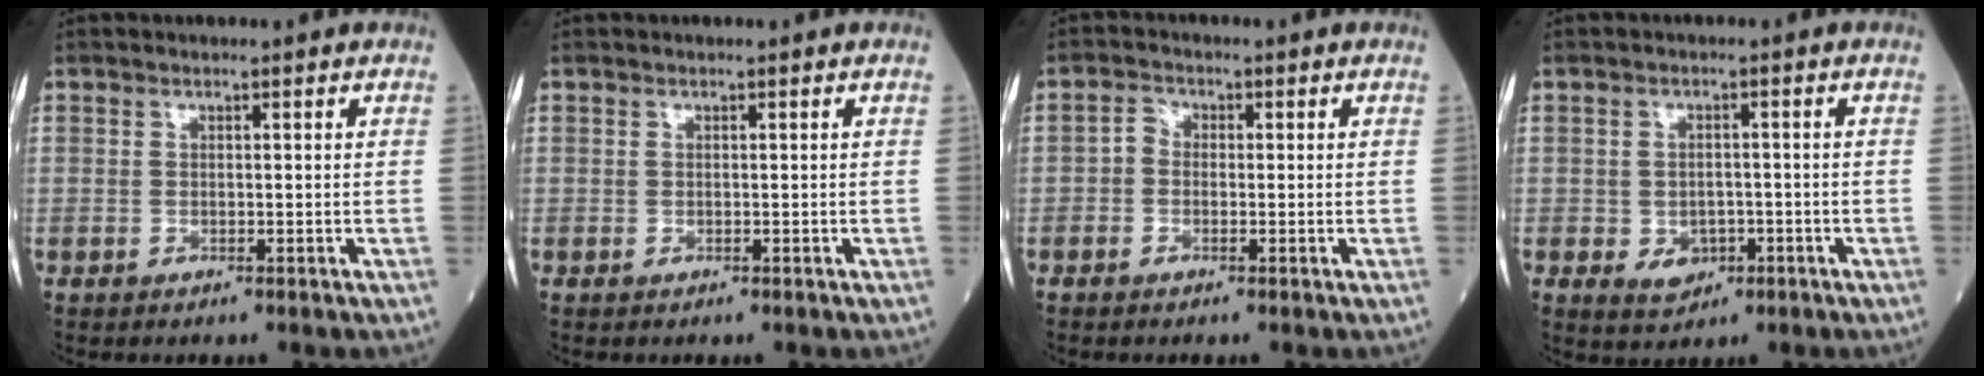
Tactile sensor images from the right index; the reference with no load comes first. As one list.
[{"total": 0.0}, {"total": 1.8, "force": [-0.4, 1.4, 1.0], "torque": [-0.016, 0.004, -0.013]}, {"total": 4.0, "force": [-1.4, 3.1, 2.2], "torque": [-0.028, 0.001, -0.011]}]